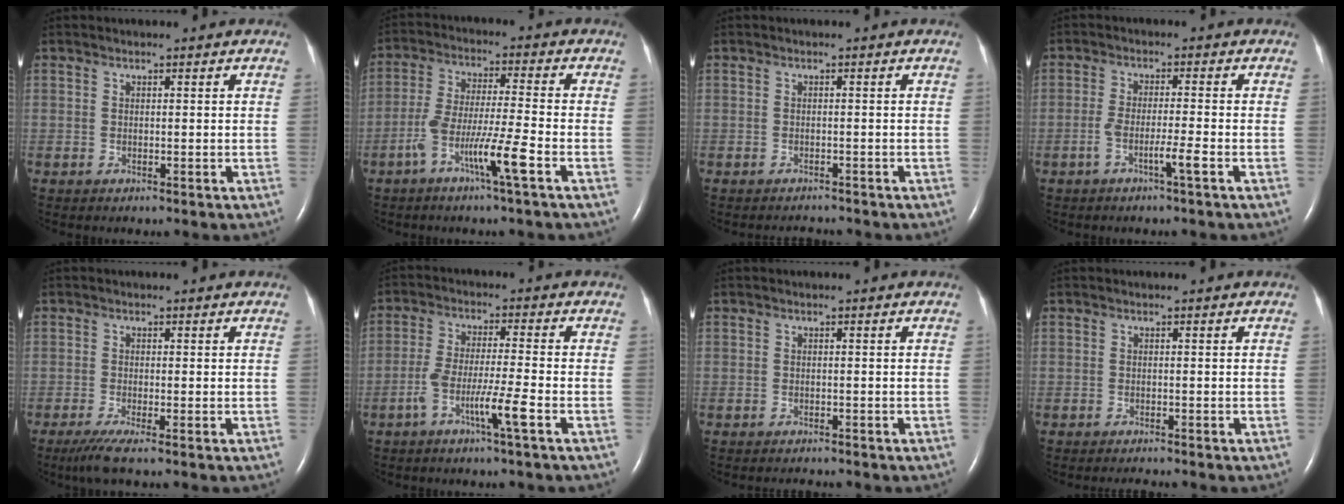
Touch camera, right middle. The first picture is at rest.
{"total": 8.5, "force": [-4.2, -0.7, 7.4], "torque": [-0.147, -0.003, -0.083]}
{"total": 1.9, "force": [-1.9, 0.3, 0.0], "torque": [0.001, -0.006, -0.023]}
{"total": 3.7, "force": [-1.9, -0.5, 3.1], "torque": [-0.061, -0.005, -0.038]}
{"total": 3.5, "force": [-2.3, -0.1, 2.7], "torque": [-0.058, -0.015, -0.047]}
{"total": 6.7, "force": [-3.2, -0.8, 5.8], "torque": [-0.113, -0.006, -0.065]}
{"total": 1.5, "force": [-1.5, 0.1, 0.3], "torque": [-0.005, -0.004, -0.015]}
{"total": 1.3, "force": [-1.3, -0.2, 0.3], "torque": [-0.005, -0.003, -0.016]}